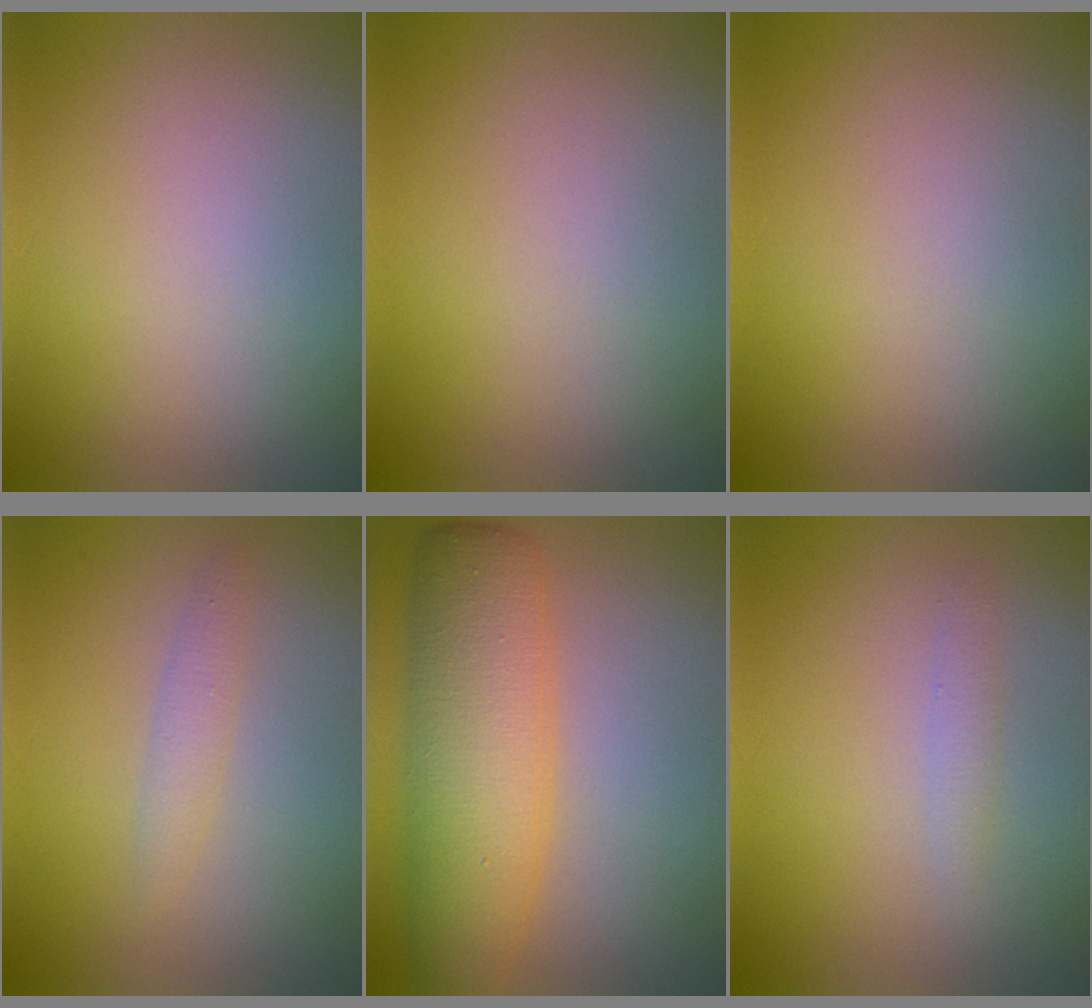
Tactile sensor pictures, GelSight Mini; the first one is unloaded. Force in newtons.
{"total": 0.0}
{"total": 0.0}
{"total": 1.4, "press": 1.4, "slide": 0.0}
{"total": 8.1, "press": 8.1, "slide": 0.2}
{"total": 1.0, "press": 1.0, "slide": 0.0}